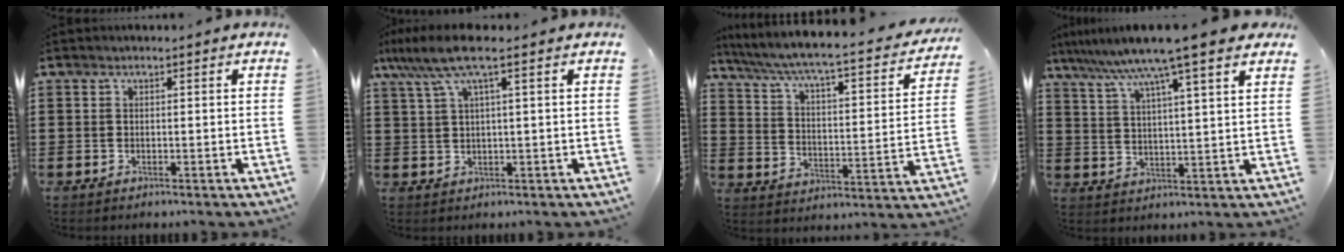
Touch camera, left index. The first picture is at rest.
{"total": 6.6, "force": [3.0, 0.9, 5.8], "torque": [-0.135, -0.002, 0.048]}
{"total": 4.4, "force": [3.5, 0.0, 2.7], "torque": [-0.073, -0.040, 0.046]}
{"total": 9.1, "force": [7.1, -0.2, 5.7], "torque": [-0.134, -0.032, 0.117]}